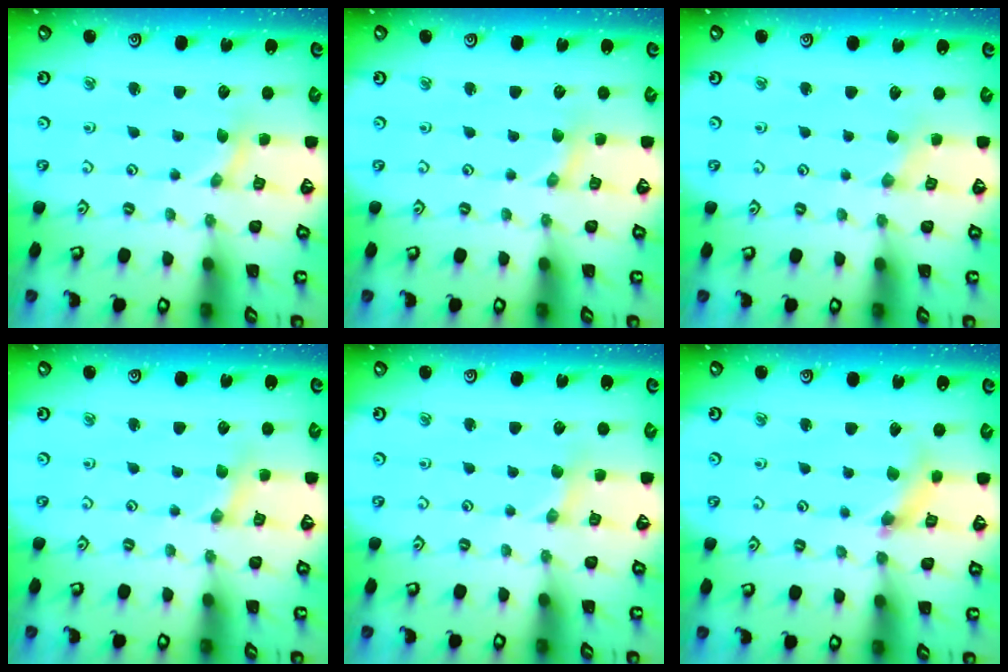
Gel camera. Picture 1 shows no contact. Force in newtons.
{"total": 0.7, "press": 0.6, "slide": 0.2}
{"total": 1.0, "press": 0.9, "slide": 0.2}
{"total": 0.6, "press": 0.6, "slide": 0.1}
{"total": 2.0, "press": 2.0, "slide": 0.3}
{"total": 4.7, "press": 4.7, "slide": 0.5}